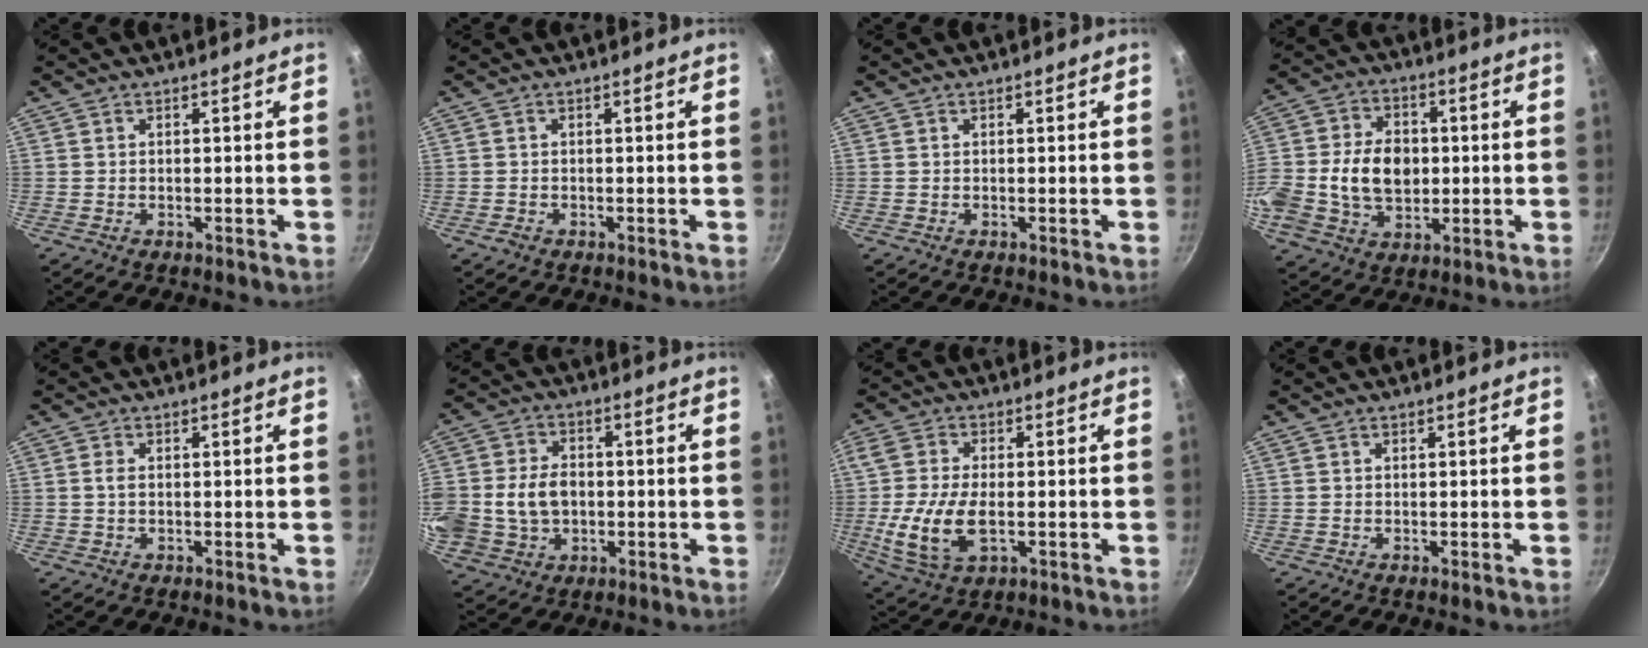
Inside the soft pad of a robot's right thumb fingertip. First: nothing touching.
{"total": 1.1, "force": [-0.6, 0.8, 0.4], "torque": [-0.006, 0.005, -0.009]}
{"total": 0.0}
{"total": 17.4, "force": [-0.6, 13.0, 11.5], "torque": [-0.214, 0.024, -0.013]}
{"total": 1.2, "force": [0.0, 0.7, 1.0], "torque": [-0.021, 0.001, -0.001]}
{"total": 15.2, "force": [-1.0, 12.1, 9.0], "torque": [-0.188, 0.023, -0.013]}
{"total": 12.1, "force": [-1.9, 6.5, 10.0], "torque": [-0.209, -0.007, -0.037]}
{"total": 0.0}